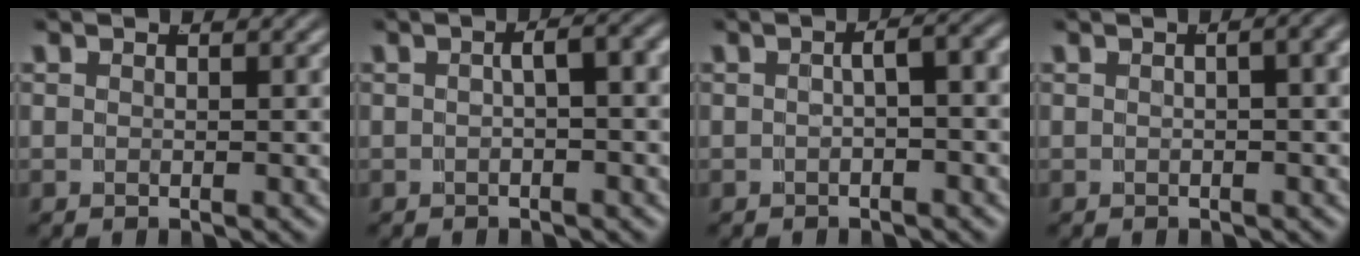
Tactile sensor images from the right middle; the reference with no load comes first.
{"total": 2.7, "force": [0.0, 0.6, 2.6], "torque": [-0.026, 0.010, 0.000]}
{"total": 2.9, "force": [-0.1, 0.8, 2.8], "torque": [-0.025, 0.011, -0.003]}
{"total": 2.0, "force": [0.2, 0.1, 2.0], "torque": [-0.018, 0.012, 0.004]}